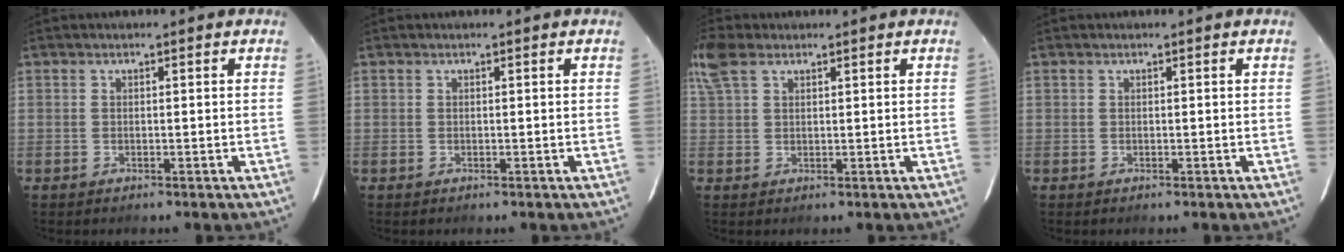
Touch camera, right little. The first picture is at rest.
{"total": 0.0}
{"total": 6.9, "force": [4.1, 3.8, 4.1], "torque": [-0.092, 0.026, 0.080]}
{"total": 0.0}